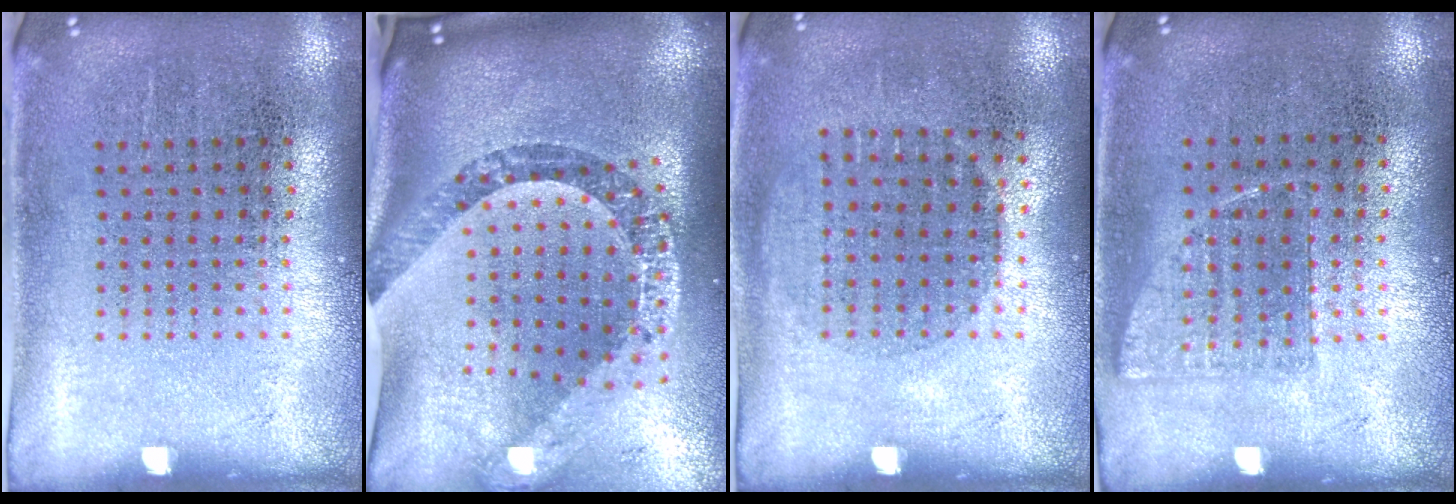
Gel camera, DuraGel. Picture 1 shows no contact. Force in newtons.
{"total": 3.3, "press": 2.2, "slide": 2.4}
{"total": 1.0, "press": 0.8, "slide": 0.5}
{"total": 0.7, "press": 0.7, "slide": 0.3}